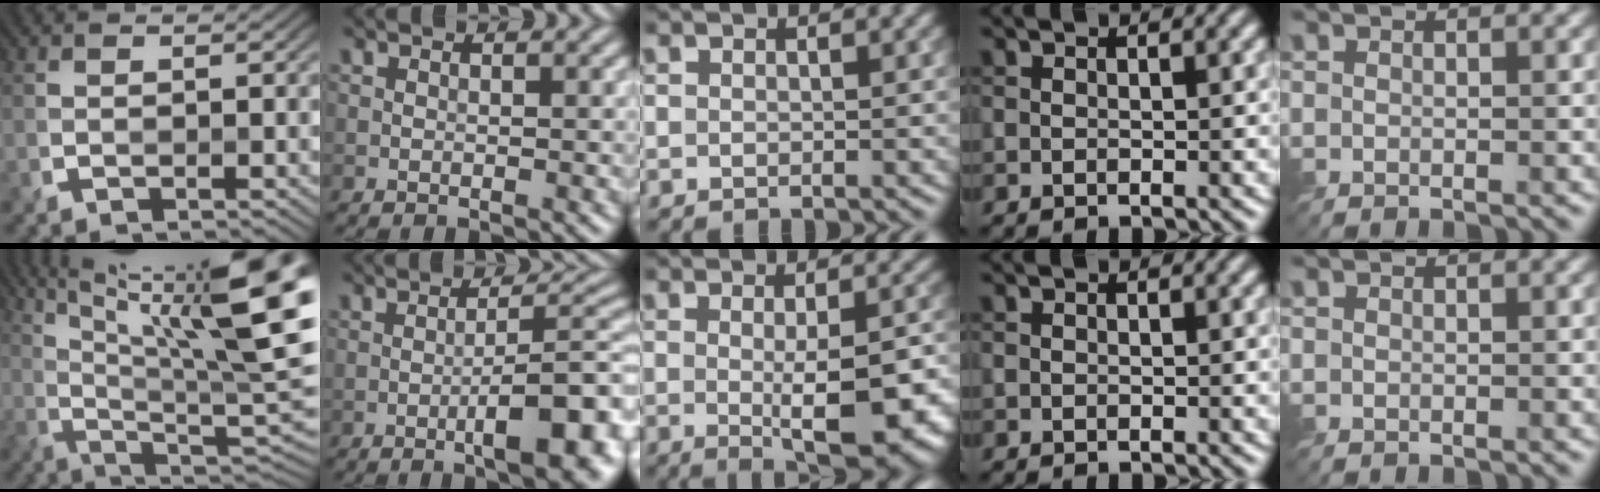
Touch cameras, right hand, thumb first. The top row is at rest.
{"thumb": {"total": 19.2, "force": [8.4, 5.3, 16.4], "torque": [-0.239, 0.010, 0.139]}, "index": {"total": 8.8, "force": [-3.1, 2.2, 7.9], "torque": [-0.105, 0.009, -0.045]}, "middle": {"total": 8.2, "force": [-1.4, 2.5, 7.6], "torque": [-0.104, -0.019, -0.012]}}